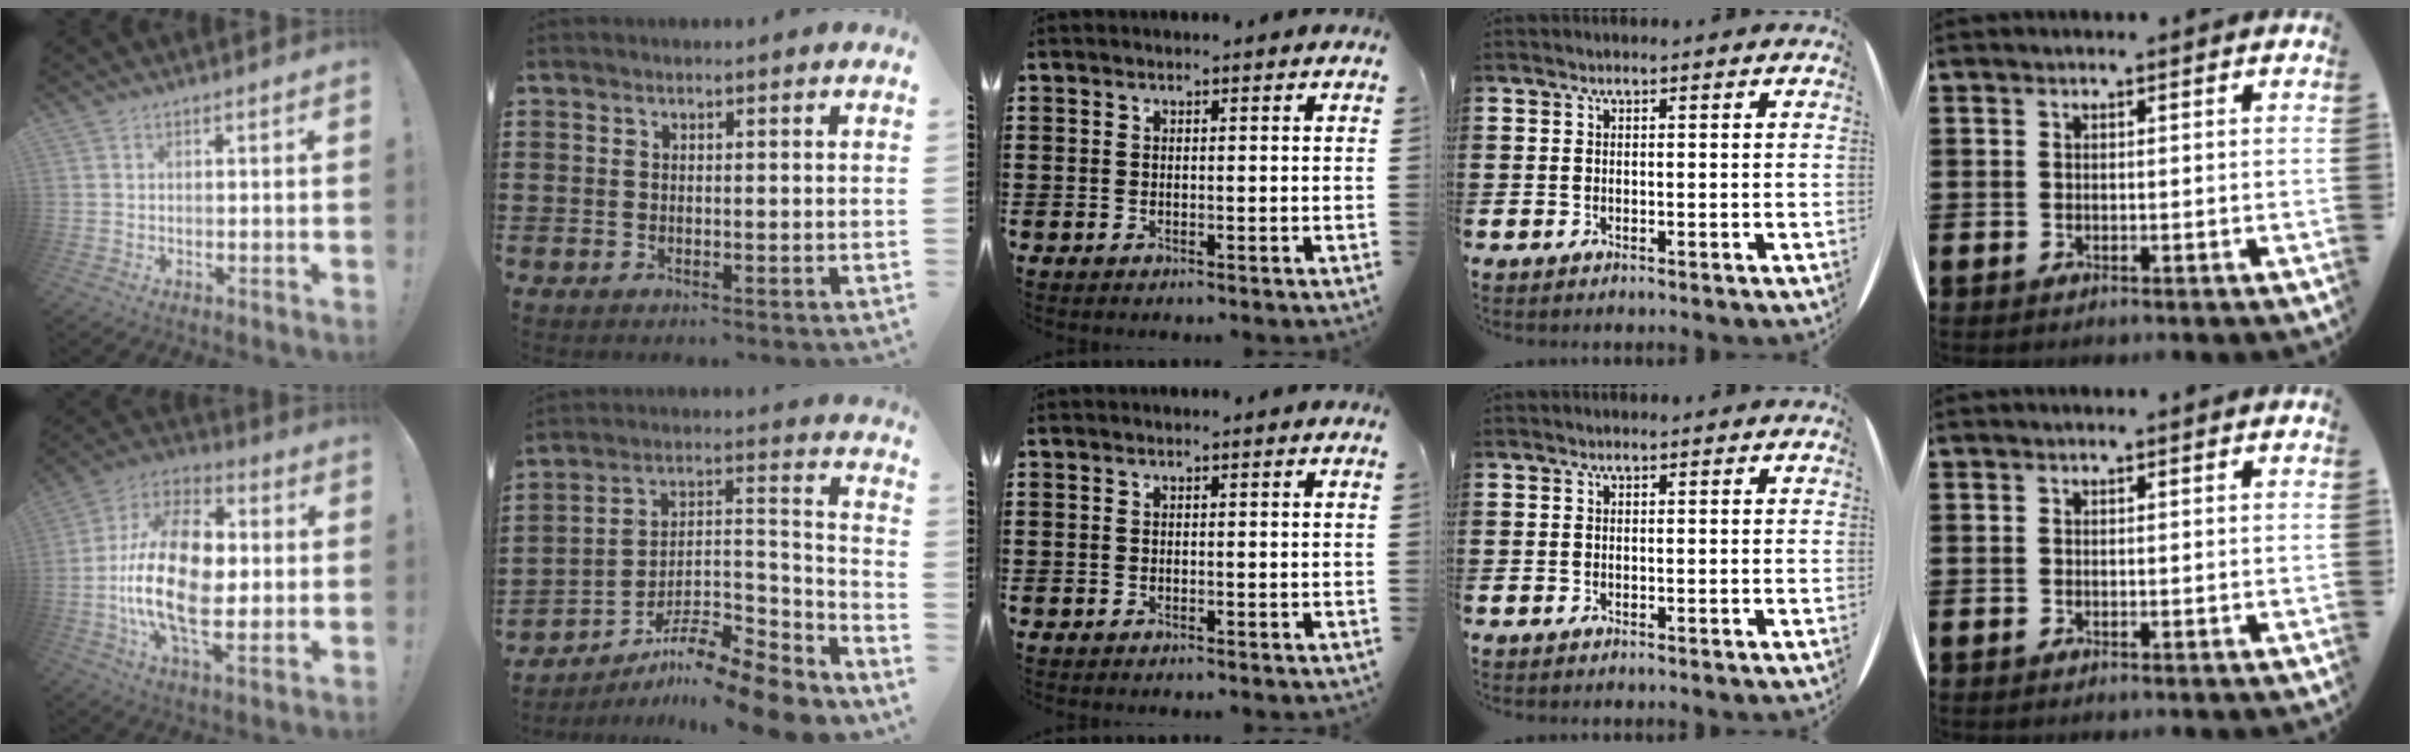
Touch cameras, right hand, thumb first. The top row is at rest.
{"thumb": {"total": 23.8, "force": [-2.0, 13.1, 19.8], "torque": [-0.374, 0.009, -0.031]}, "index": {"total": 10.4, "force": [-9.0, 1.6, 5.0], "torque": [-0.077, 0.018, -0.178]}}